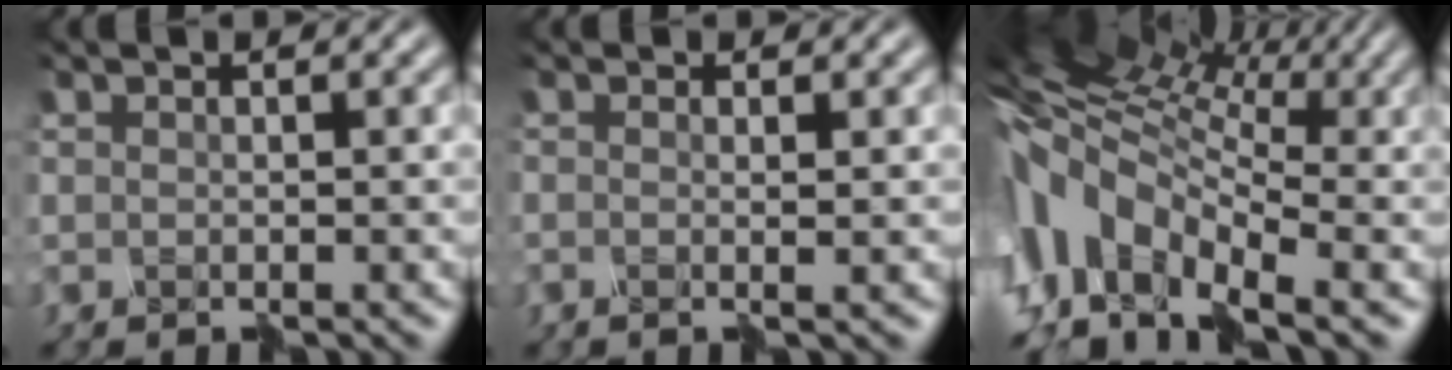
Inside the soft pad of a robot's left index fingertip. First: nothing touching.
{"total": 0.9, "force": [-0.1, -0.9, 0.3], "torque": [-0.008, -0.001, -0.002]}
{"total": 9.7, "force": [-0.9, 6.5, 7.2], "torque": [-0.182, 0.021, -0.018]}